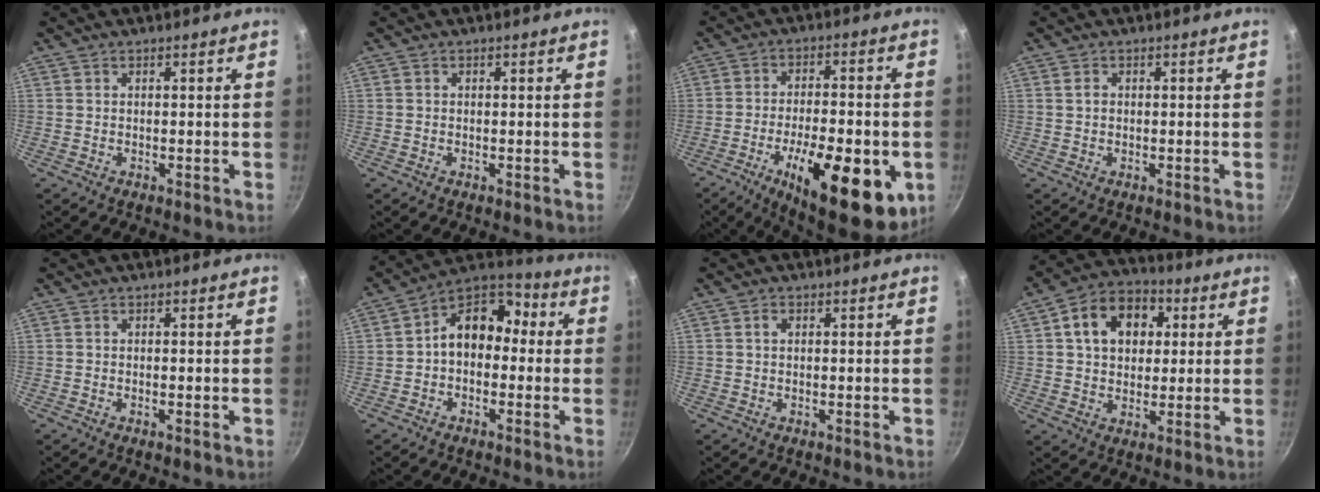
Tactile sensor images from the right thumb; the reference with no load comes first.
{"total": 0.0}
{"total": 20.9, "force": [-7.5, 7.8, 17.9], "torque": [-0.238, 0.013, -0.106]}
{"total": 1.4, "force": [0.2, 1.1, 0.8], "torque": [-0.011, 0.004, 0.003]}
{"total": 0.6, "force": [-0.2, 0.1, 0.6], "torque": [-0.011, 0.000, -0.006]}
{"total": 11.9, "force": [0.0, 8.9, 7.9], "torque": [-0.083, 0.050, -0.025]}
{"total": 1.3, "force": [0.4, 1.0, 0.8], "torque": [-0.011, 0.006, 0.005]}
{"total": 13.4, "force": [3.6, 10.0, 8.1], "torque": [-0.106, 0.018, 0.045]}